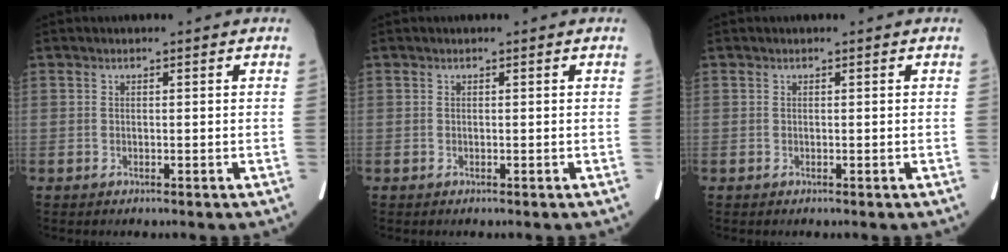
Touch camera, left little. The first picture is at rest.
{"total": 0.0}
{"total": 0.0}